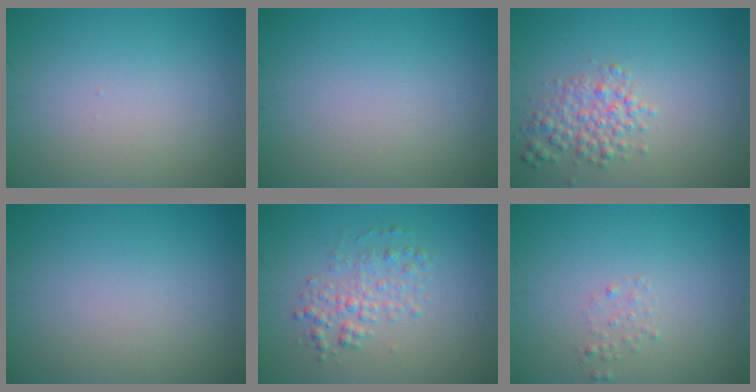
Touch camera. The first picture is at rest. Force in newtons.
{"total": 0.0}
{"total": 2.8, "press": 2.8, "slide": 0.1}
{"total": 0.0}
{"total": 2.5, "press": 2.5, "slide": 0.0}
{"total": 0.8, "press": 0.8, "slide": 0.1}